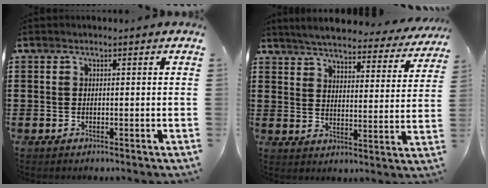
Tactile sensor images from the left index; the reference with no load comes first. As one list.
[{"total": 4.8, "force": [4.6, -0.1, 1.2], "torque": [-0.047, -0.032, 0.075]}]